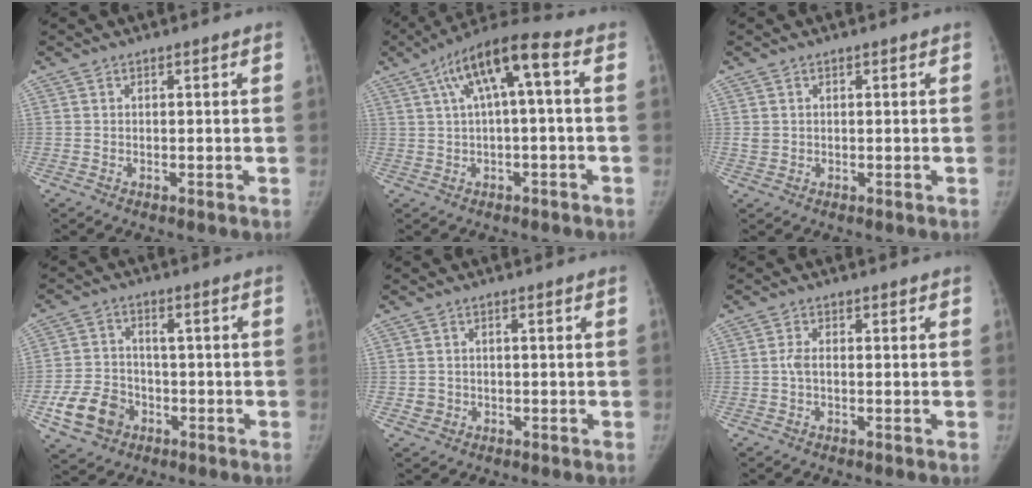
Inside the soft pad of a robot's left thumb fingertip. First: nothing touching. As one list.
[{"total": 10.8, "force": [2.0, 2.6, 10.3], "torque": [-0.195, 0.048, 0.030]}, {"total": 1.6, "force": [0.1, 1.5, 0.6], "torque": [-0.005, 0.001, 0.006]}, {"total": 9.1, "force": [-3.7, 7.2, 4.2], "torque": [-0.063, 0.022, -0.059]}, {"total": 1.8, "force": [-0.5, 1.7, 0.5], "torque": [-0.003, 0.009, -0.001]}, {"total": 2.0, "force": [-0.3, 1.1, 1.7], "torque": [-0.033, 0.004, -0.010]}]